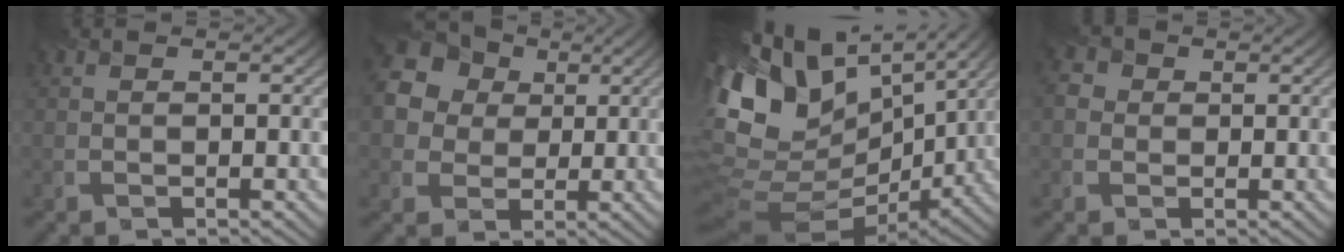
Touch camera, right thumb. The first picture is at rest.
{"total": 15.2, "force": [5.8, 12.5, 6.4], "torque": [-0.206, 0.034, 0.106]}
{"total": 15.2, "force": [4.0, 9.1, 11.5], "torque": [-0.256, 0.000, 0.071]}
{"total": 2.1, "force": [0.1, 2.0, 0.7], "torque": [-0.020, -0.002, -0.004]}